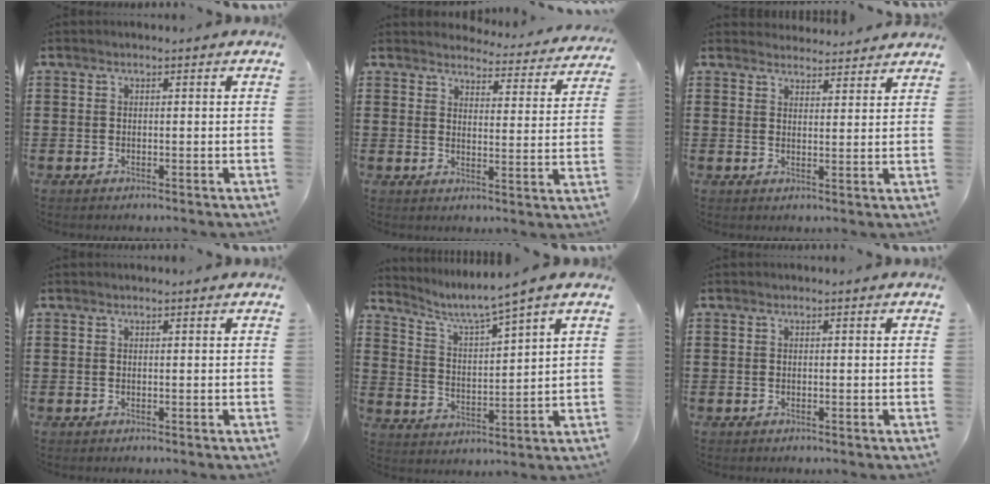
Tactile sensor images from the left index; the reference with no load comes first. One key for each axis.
{"total": 4.3, "fx": 4.2, "fy": 0.1, "fz": 0.3, "tx": -0.019, "ty": -0.033, "tz": 0.072}
{"total": 3.3, "fx": 3.2, "fy": 0.4, "fz": 0.0, "tx": -0.008, "ty": -0.012, "tz": 0.062}
{"total": 0.0}
{"total": 4.3, "fx": 3.6, "fy": -0.7, "fz": 2.2, "tx": -0.062, "ty": -0.032, "tz": 0.052}
{"total": 0.0}